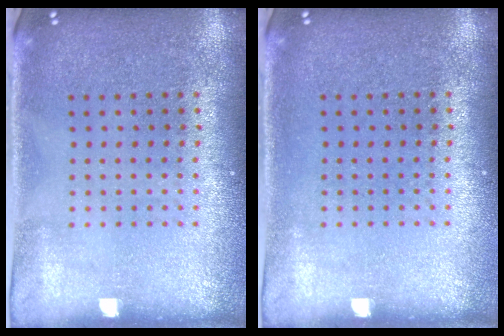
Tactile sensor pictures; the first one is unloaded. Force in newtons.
{"total": 0.0}